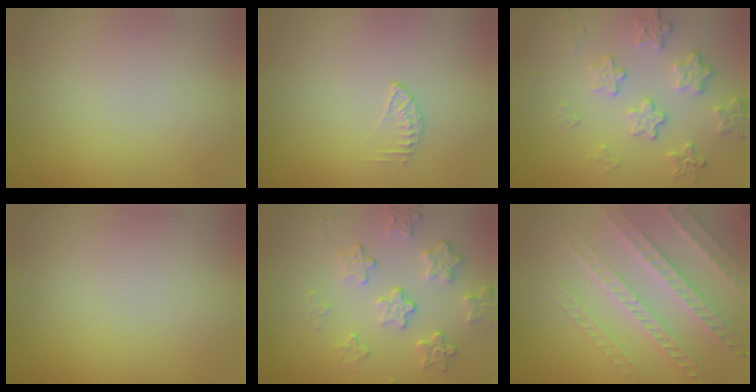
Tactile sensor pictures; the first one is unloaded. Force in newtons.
{"total": 0.8, "press": 0.6, "slide": 0.6}
{"total": 4.1, "press": 3.1, "slide": 2.6}
{"total": 0.0}
{"total": 4.2, "press": 3.1, "slide": 2.9}
{"total": 5.1, "press": 4.4, "slide": 2.5}